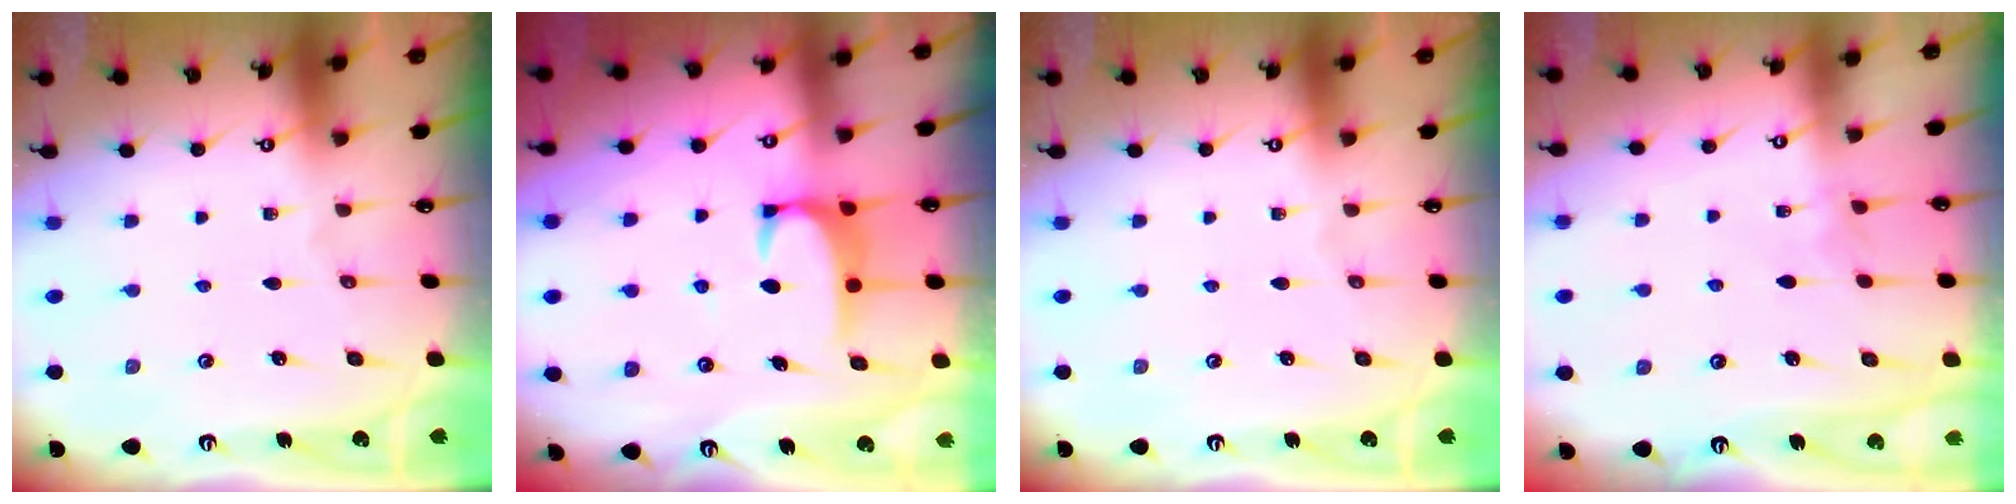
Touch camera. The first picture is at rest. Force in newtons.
{"total": 2.4, "press": 2.3, "slide": 0.7}
{"total": 0.0}
{"total": 2.3, "press": 2.3, "slide": 0.4}